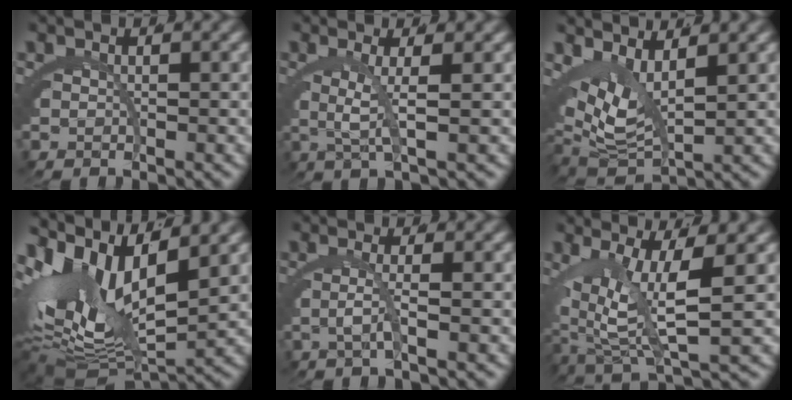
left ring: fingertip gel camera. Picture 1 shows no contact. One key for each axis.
{"total": 2.7, "fx": 0.2, "fy": -1.2, "fz": 2.4, "tx": -0.030, "ty": 0.007, "tz": 0.001}
{"total": 6.7, "fx": 0.1, "fy": 4.1, "fz": 5.3, "tx": -0.095, "ty": -0.014, "tz": 0.001}
{"total": 10.0, "fx": 0.3, "fy": 5.2, "fz": 8.6, "tx": -0.145, "ty": -0.007, "tz": 0.011}
{"total": 1.9, "fx": -0.6, "fy": -1.5, "fz": 0.9, "tx": -0.006, "ty": 0.006, "tz": -0.016}
{"total": 5.1, "fx": -0.4, "fy": 1.0, "fz": 5.0, "tx": -0.075, "ty": -0.017, "tz": 0.001}